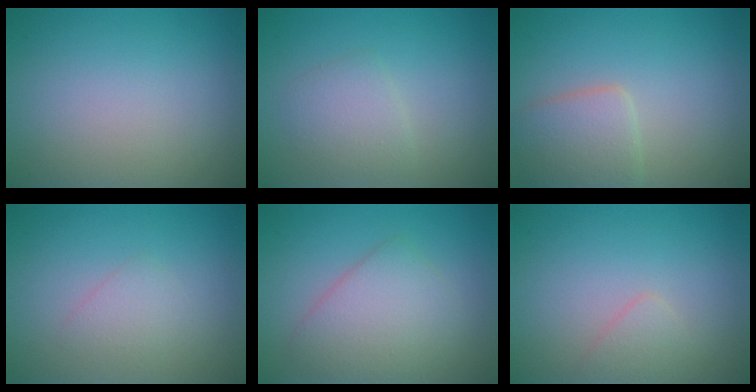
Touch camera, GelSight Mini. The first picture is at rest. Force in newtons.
{"total": 2.3, "press": 2.3, "slide": 0.1}
{"total": 3.4, "press": 3.4, "slide": 0.3}
{"total": 1.4, "press": 1.4, "slide": 0.0}
{"total": 4.1, "press": 4.1, "slide": 0.1}
{"total": 1.2, "press": 1.2, "slide": 0.1}